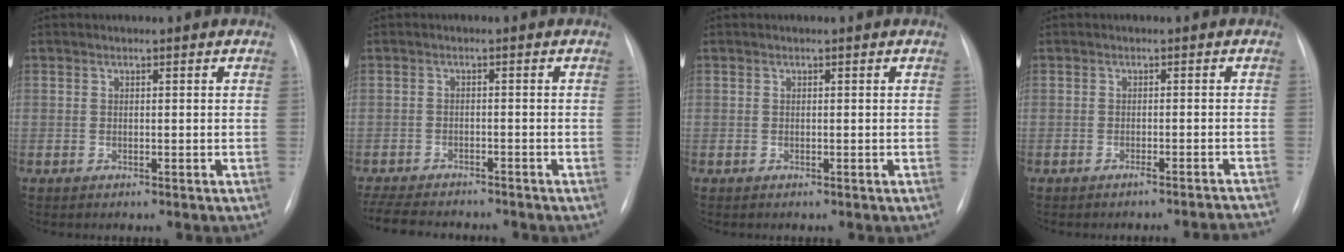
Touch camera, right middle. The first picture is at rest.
{"total": 10.9, "force": [-9.7, 2.7, 4.1], "torque": [-0.082, -0.010, -0.140]}
{"total": 0.0}
{"total": 6.5, "force": [-6.4, -0.3, 1.0], "torque": [0.001, 0.007, -0.069]}